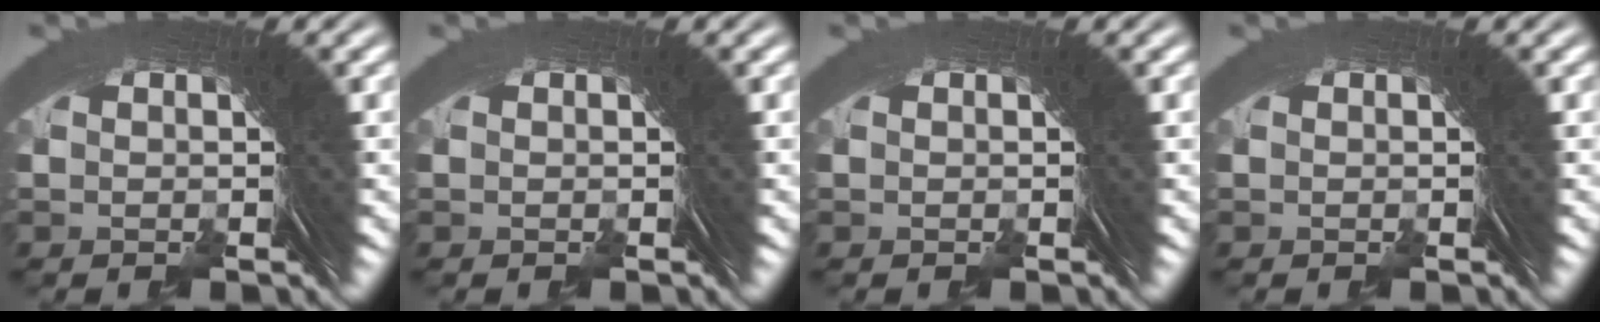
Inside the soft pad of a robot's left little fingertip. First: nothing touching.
{"total": 0.0}
{"total": 0.0}
{"total": 0.0}